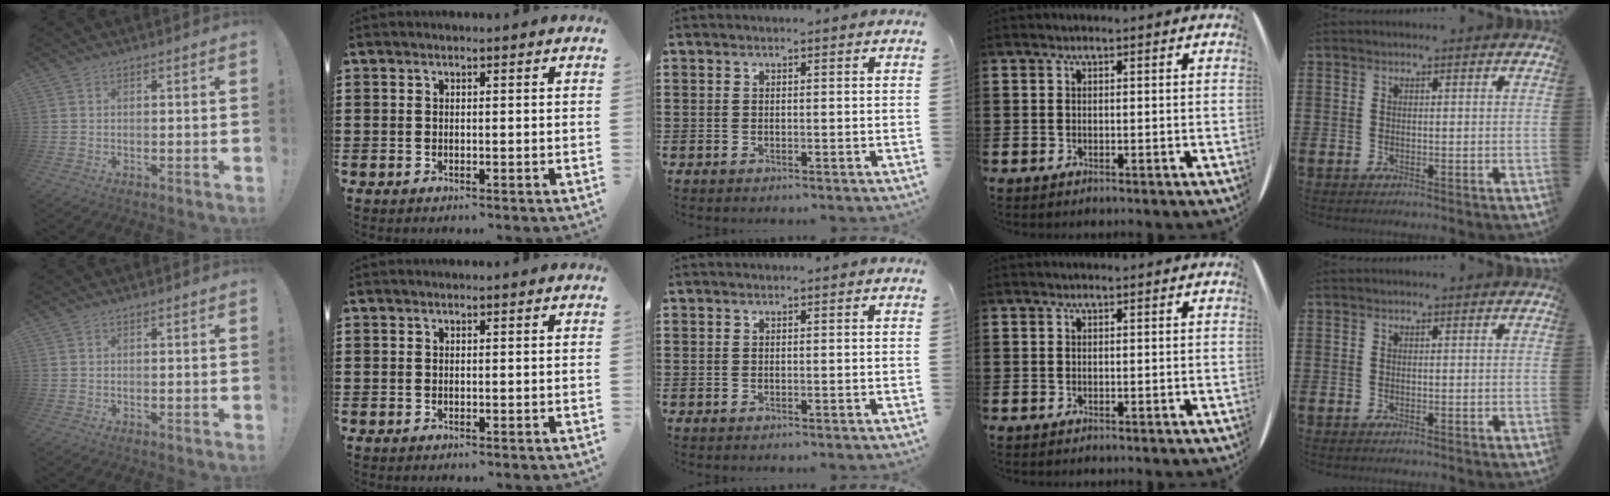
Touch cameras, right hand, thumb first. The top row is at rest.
{}